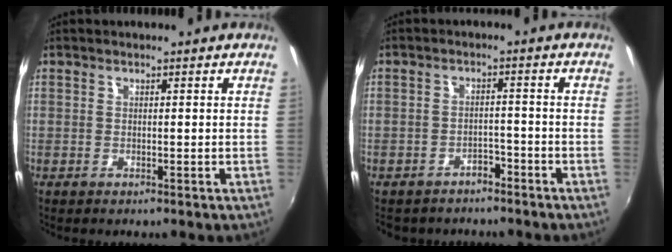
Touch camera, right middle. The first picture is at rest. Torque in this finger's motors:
{"motor_torque": [1.07, -1.07, 0.05, 0.05]}